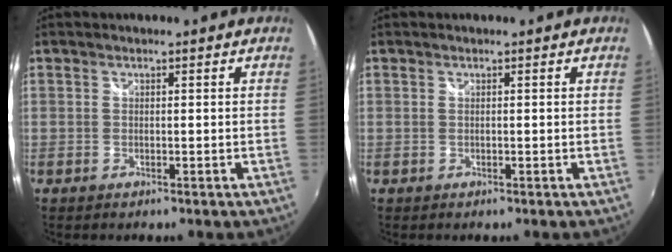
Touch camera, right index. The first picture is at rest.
{"total": 0.0}